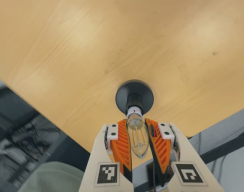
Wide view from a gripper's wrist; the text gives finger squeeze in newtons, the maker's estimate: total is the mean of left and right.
{"total": 21.1, "left": 20.5, "right": 21.7}